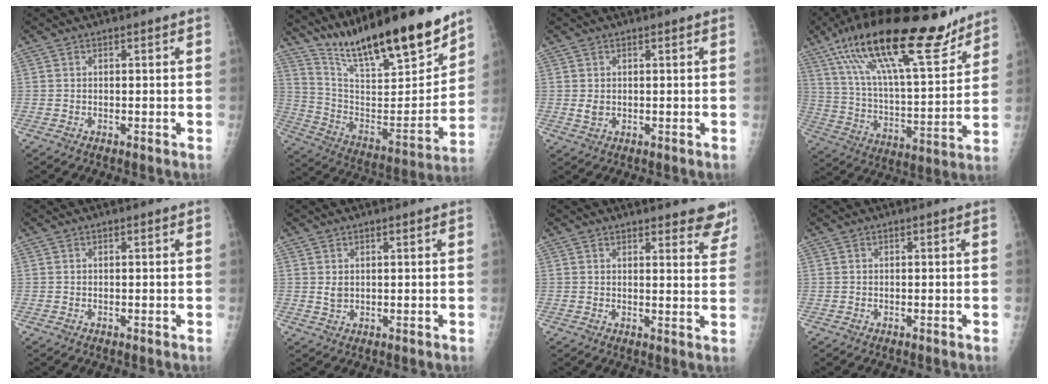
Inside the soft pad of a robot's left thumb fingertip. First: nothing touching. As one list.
[{"total": 24.5, "force": [19.1, 5.3, 14.4], "torque": [-0.204, -0.097, 0.327]}, {"total": 1.7, "force": [0.4, 1.2, 1.1], "torque": [-0.014, -0.004, 0.011]}, {"total": 25.5, "force": [17.4, 7.2, 17.2], "torque": [-0.266, -0.052, 0.297]}, {"total": 0.0}, {"total": 1.8, "force": [0.8, 1.1, 1.1], "torque": [-0.015, -0.008, 0.019]}, {"total": 7.4, "force": [6.6, 1.9, 2.6], "torque": [0.006, -0.038, 0.057]}, {"total": 0.0}]